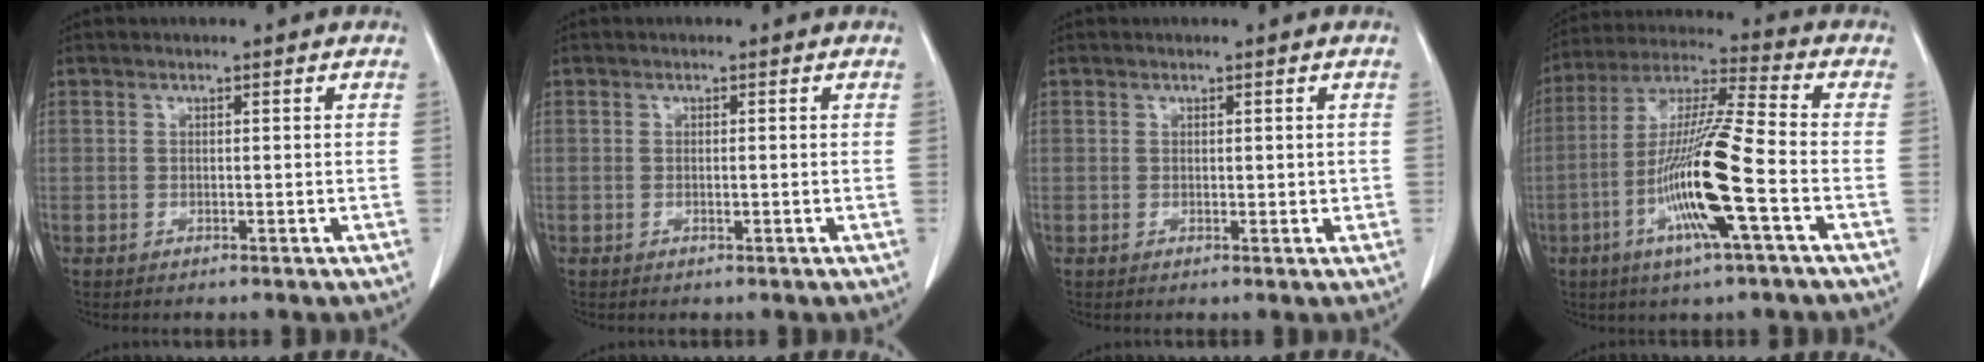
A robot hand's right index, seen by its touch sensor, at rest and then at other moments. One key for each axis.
{"total": 0.6, "fx": -0.1, "fy": 0.1, "fz": 0.6, "tx": -0.012, "ty": -0.002, "tz": 0.000}
{"total": 1.2, "fx": 0.3, "fy": 0.7, "fz": 0.9, "tx": -0.012, "ty": -0.003, "tz": 0.005}
{"total": 15.5, "fx": -4.8, "fy": 0.1, "fz": 14.7, "tx": -0.293, "ty": -0.010, "tz": -0.097}